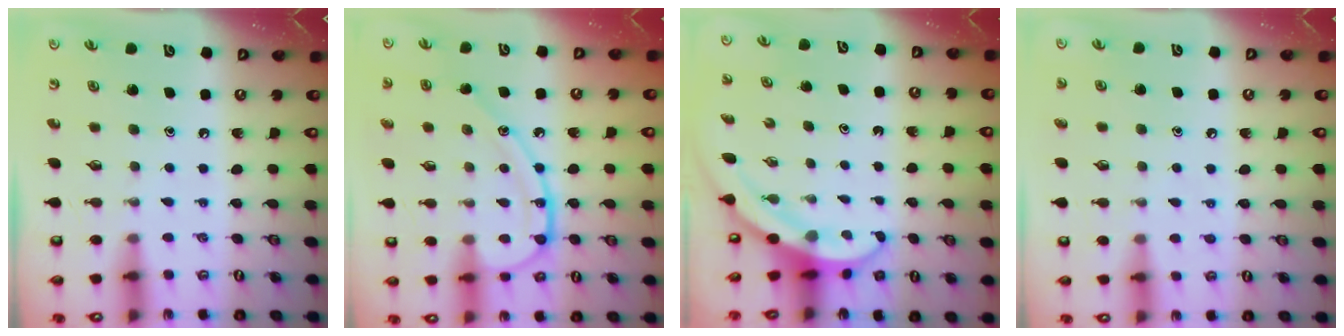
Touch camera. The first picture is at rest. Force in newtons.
{"total": 12.6, "press": 12.6, "slide": 0.5}
{"total": 3.7, "press": 3.7, "slide": 0.1}
{"total": 4.9, "press": 4.9, "slide": 0.5}